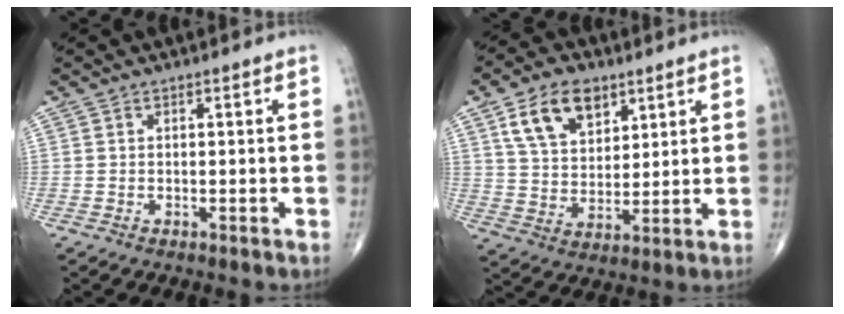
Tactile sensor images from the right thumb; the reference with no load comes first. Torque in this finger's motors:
{"motor_torque": [-0.15, 0.55, 0.14, -0.04, 0.16]}